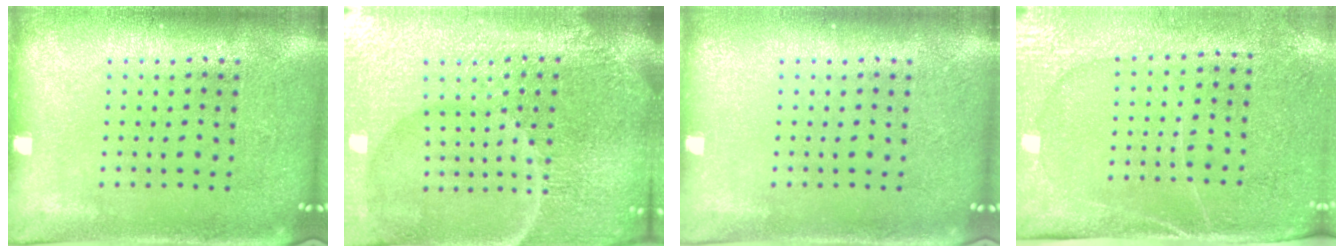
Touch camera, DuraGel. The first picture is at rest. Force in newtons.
{"total": 6.8, "press": 6.0, "slide": 3.0}
{"total": 0.0}
{"total": 2.9, "press": 2.6, "slide": 1.3}